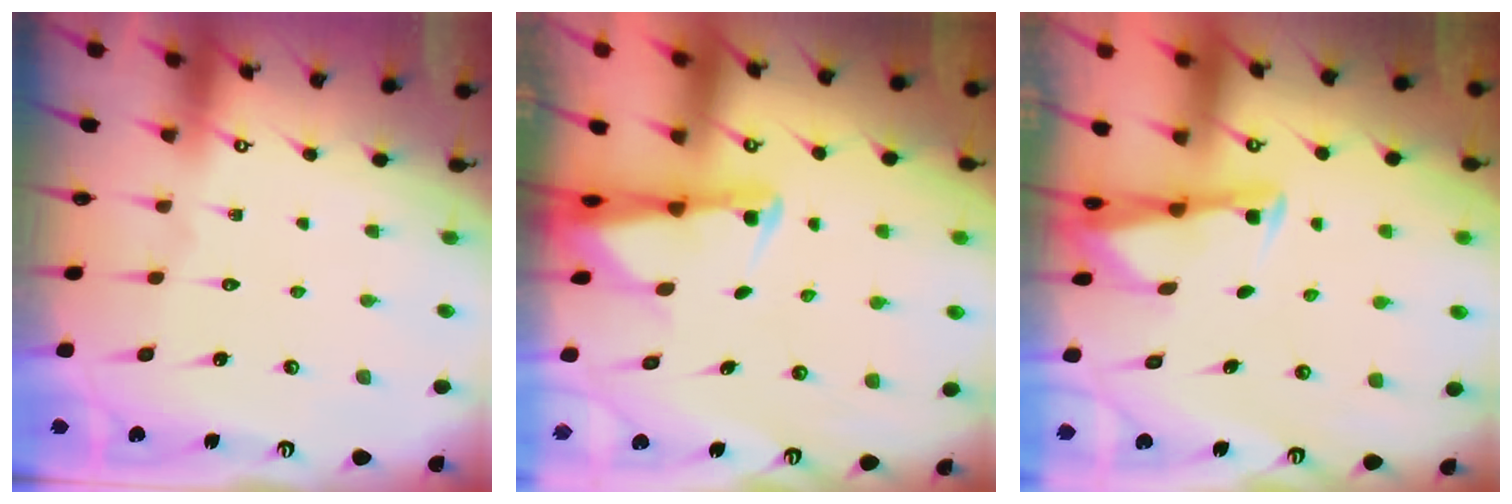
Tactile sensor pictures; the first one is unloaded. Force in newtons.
{"total": 2.6, "press": 2.6, "slide": 0.5}
{"total": 2.7, "press": 2.7, "slide": 0.3}